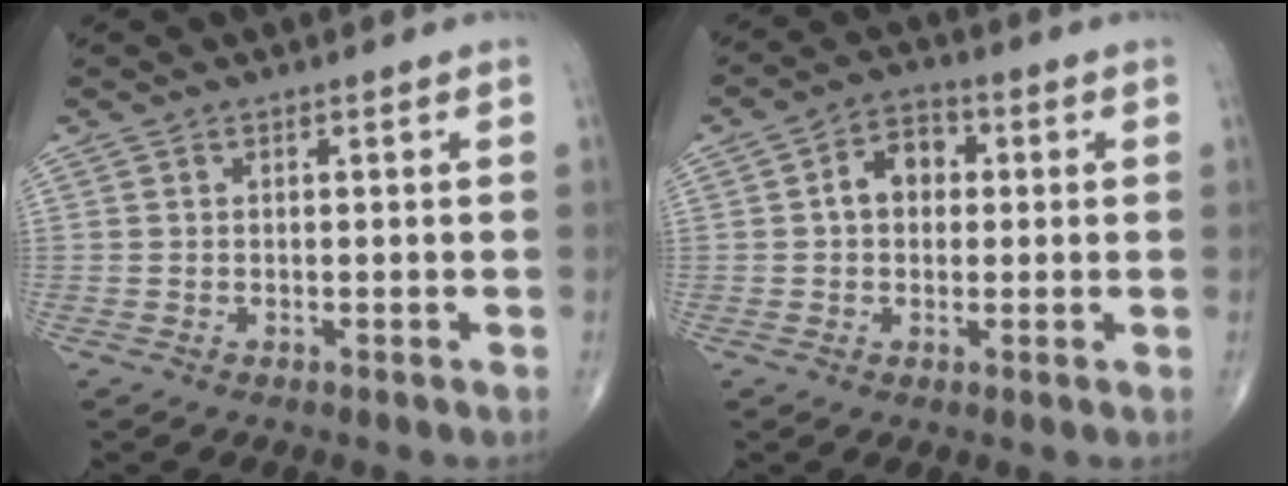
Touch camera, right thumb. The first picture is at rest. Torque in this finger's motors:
{"motor_torque": [-0.31, 0.86, 0.51, 0.15, 0.03]}